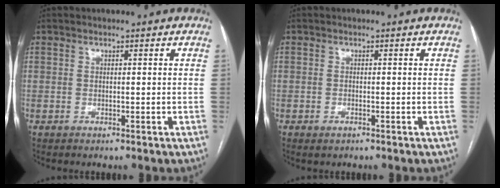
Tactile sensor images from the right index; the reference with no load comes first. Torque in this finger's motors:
{"motor_torque": [0.34, -0.22, 0.07, 0.00]}